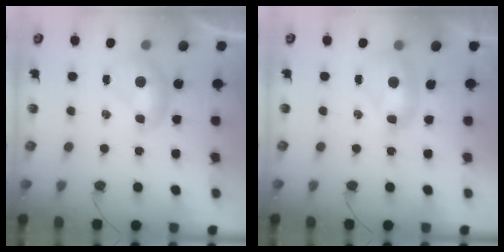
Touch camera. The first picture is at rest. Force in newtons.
{"total": 2.6, "press": 2.6, "slide": 0.5}